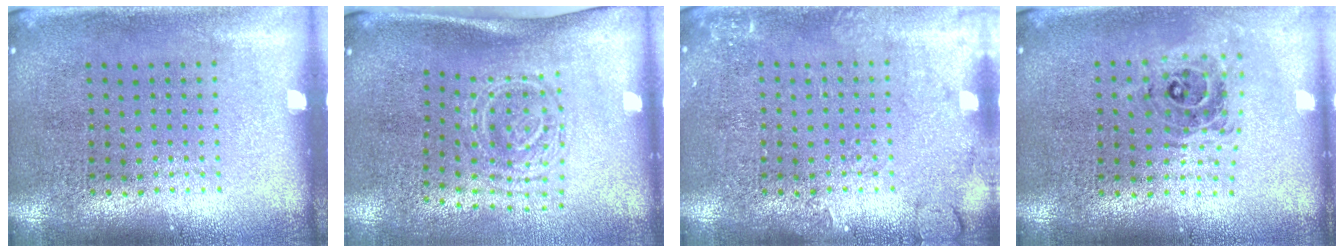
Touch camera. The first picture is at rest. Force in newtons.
{"total": 1.7, "press": 1.2, "slide": 1.2}
{"total": 2.0, "press": 2.0, "slide": 0.4}
{"total": 0.7, "press": 0.6, "slide": 0.1}